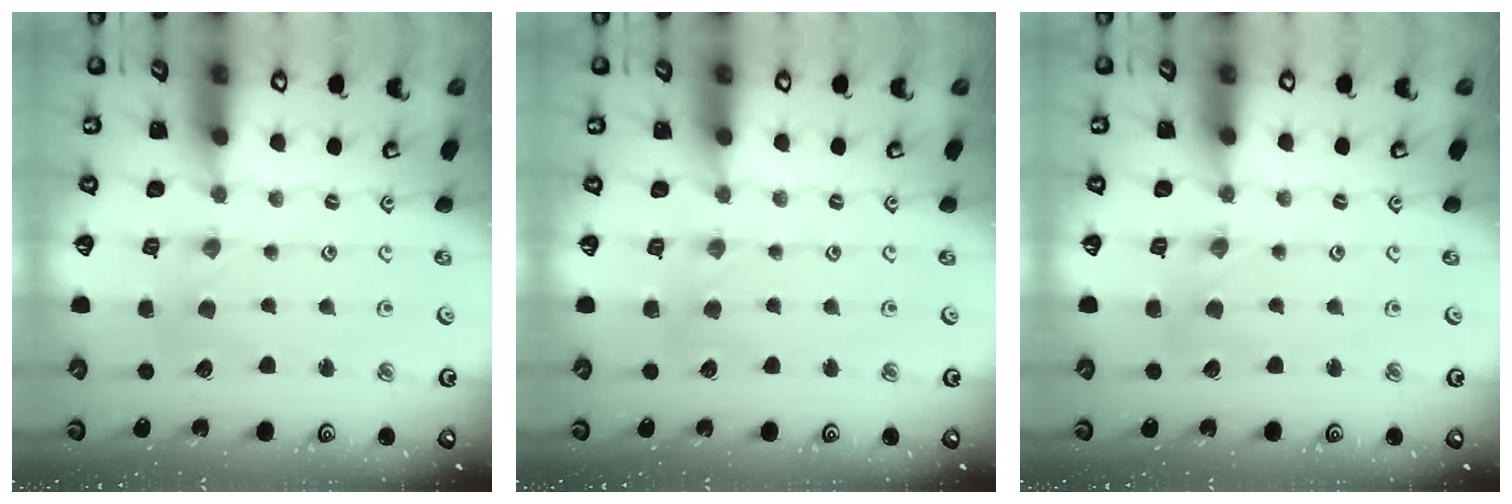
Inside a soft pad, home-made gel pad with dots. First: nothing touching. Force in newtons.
{"total": 2.3, "press": 2.3, "slide": 0.4}
{"total": 1.0, "press": 1.0, "slide": 0.2}